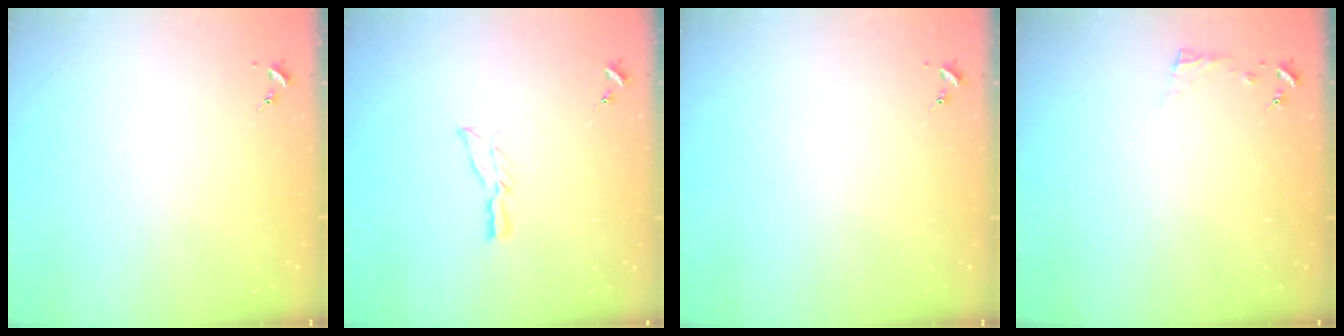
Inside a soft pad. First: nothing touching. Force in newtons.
{"total": 5.8, "press": 5.8, "slide": 0.5}
{"total": 0.0}
{"total": 3.8, "press": 3.7, "slide": 0.4}